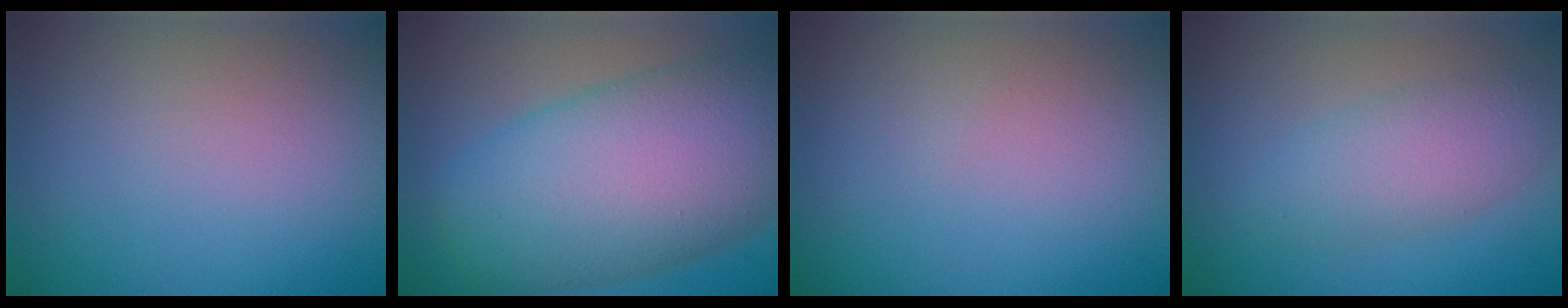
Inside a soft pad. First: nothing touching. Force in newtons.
{"total": 12.0, "press": 12.0, "slide": 0.4}
{"total": 0.0}
{"total": 3.7, "press": 3.7, "slide": 0.2}